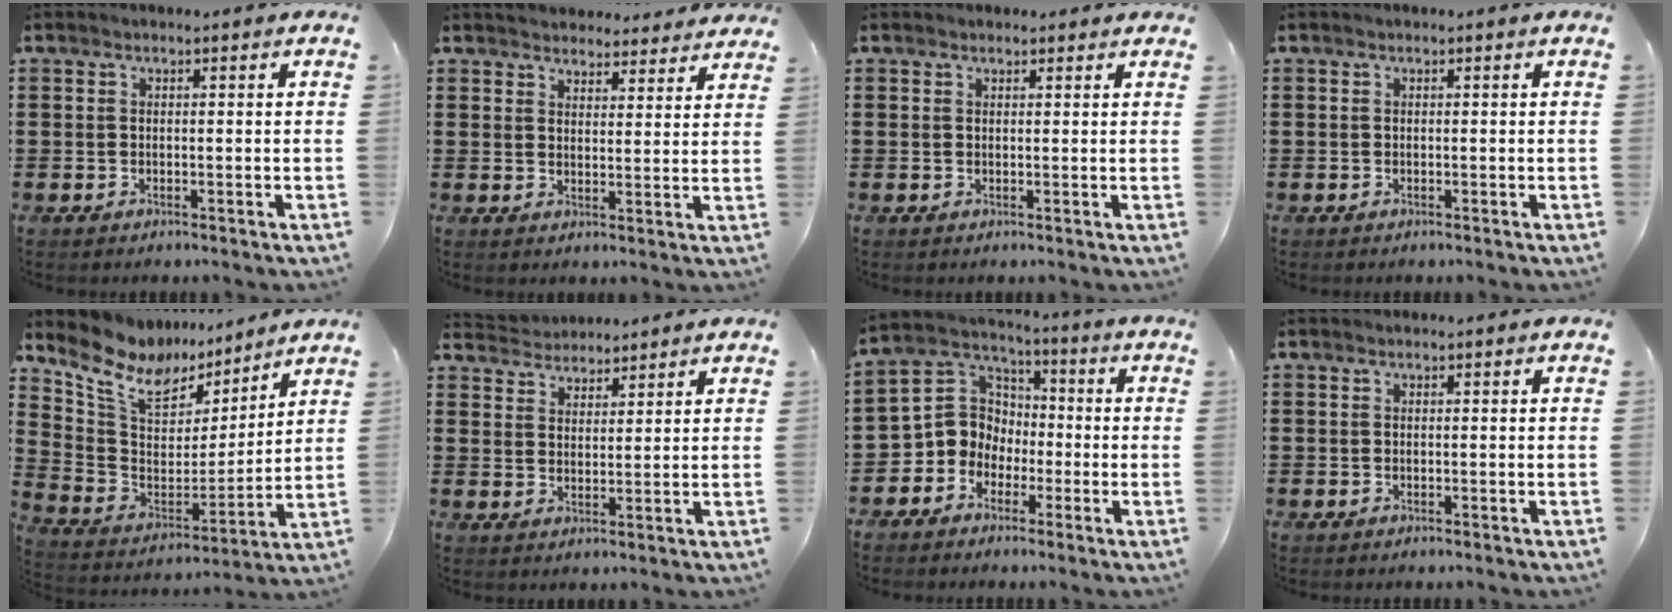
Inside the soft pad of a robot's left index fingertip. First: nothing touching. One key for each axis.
{"total": 3.7, "fx": 3.6, "fy": 0.5, "fz": -0.2, "tx": -0.001, "ty": -0.018, "tz": 0.065}
{"total": 1.0, "fx": 0.9, "fy": 0.4, "fz": 0.1, "tx": -0.005, "ty": 0.003, "tz": 0.017}
{"total": 0.0}
{"total": 9.7, "fx": 7.7, "fy": 4.9, "fz": 3.4, "tx": -0.106, "ty": -0.045, "tz": 0.139}
{"total": 3.7, "fx": 3.5, "fy": 1.1, "fz": -0.3, "tx": -0.013, "ty": -0.010, "tz": 0.066}
{"total": 7.6, "fx": -2.2, "fy": 7.0, "fz": 2.0, "tx": -0.091, "ty": 0.003, "tz": -0.051}
{"total": 0.0}